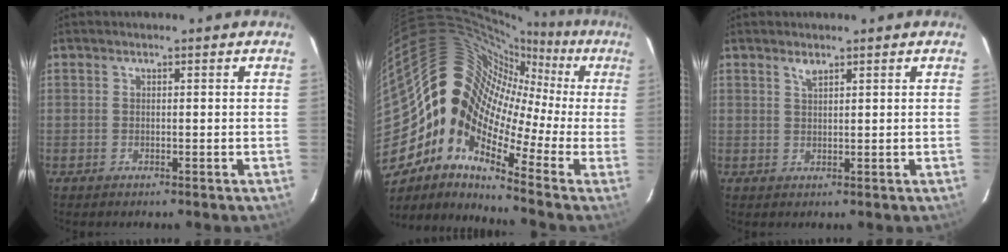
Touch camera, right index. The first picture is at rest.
{"total": 18.7, "force": [-1.8, 13.0, 13.3], "torque": [-0.220, 0.019, -0.066]}
{"total": 1.5, "force": [1.1, 0.4, 0.8], "torque": [-0.014, 0.002, 0.021]}